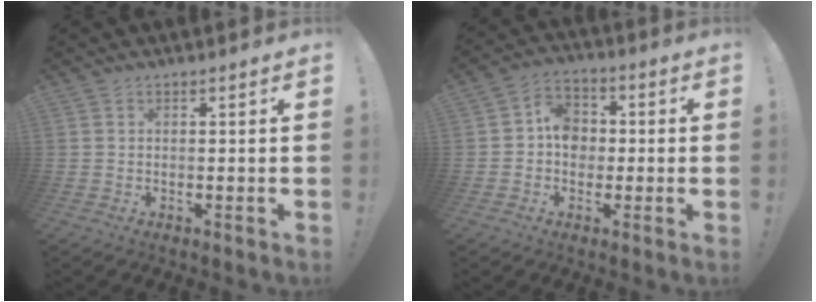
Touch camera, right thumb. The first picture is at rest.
{"total": 8.7, "force": [-0.3, 7.6, 4.3], "torque": [-0.060, 0.016, 0.000]}